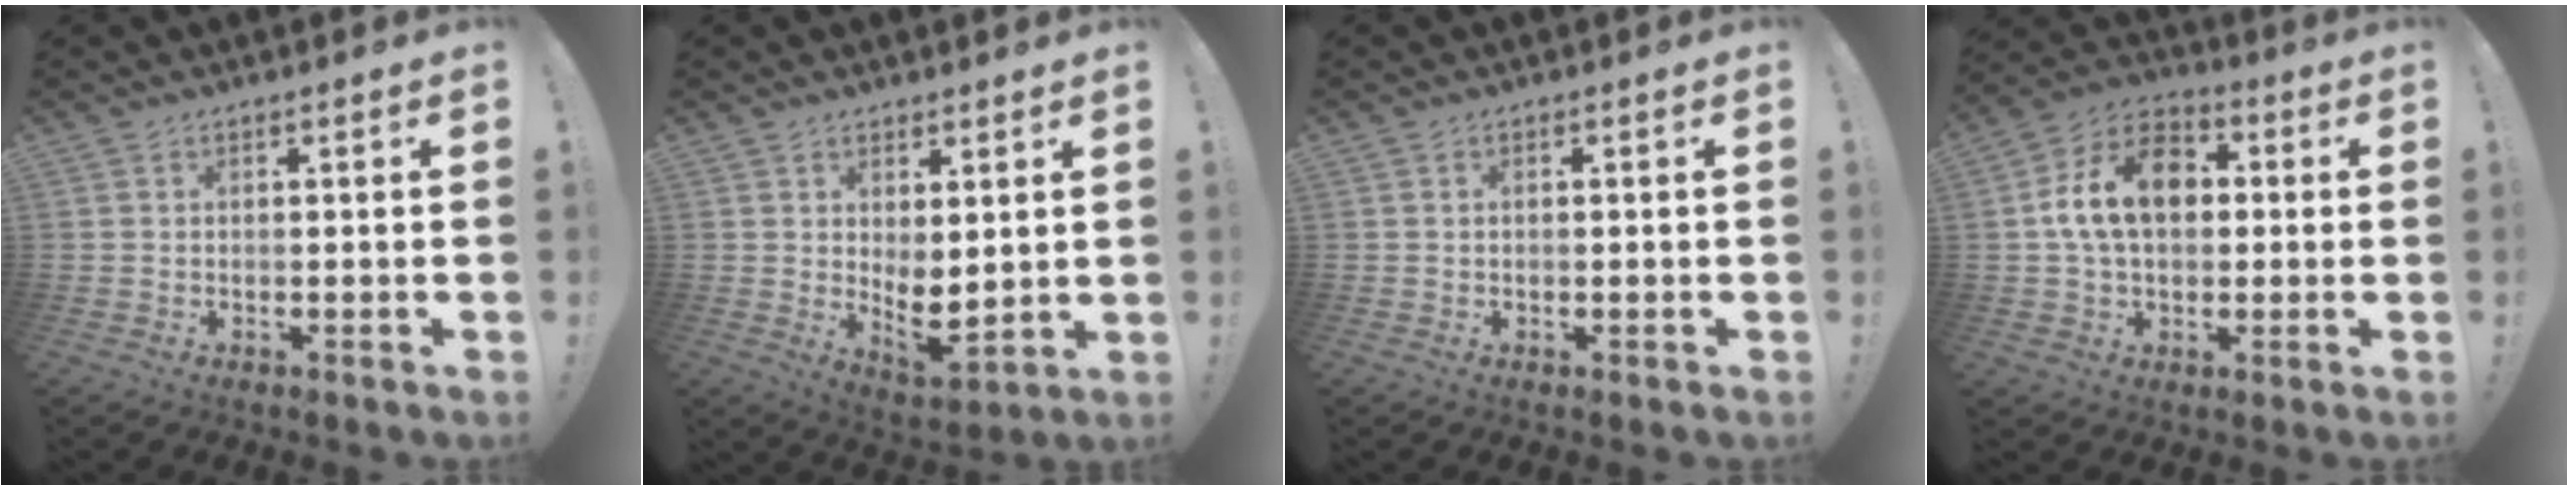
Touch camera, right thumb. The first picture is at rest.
{"total": 6.1, "force": [2.1, 2.8, 5.0], "torque": [-0.053, -0.034, 0.047]}
{"total": 0.0}
{"total": 16.1, "force": [2.5, 11.4, 11.0], "torque": [-0.182, 0.012, 0.048]}